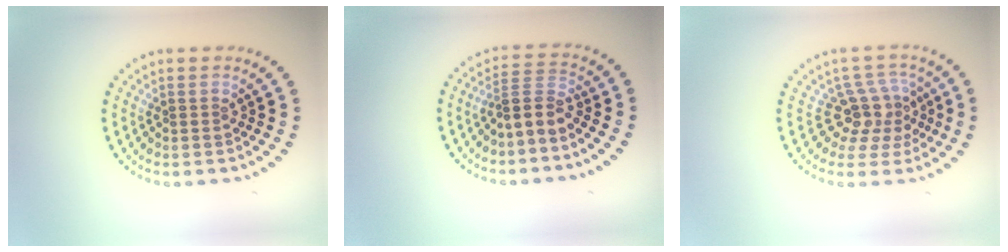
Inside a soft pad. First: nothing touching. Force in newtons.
{"total": 2.6, "press": 1.9, "slide": 1.8}
{"total": 3.8, "press": 2.8, "slide": 2.6}